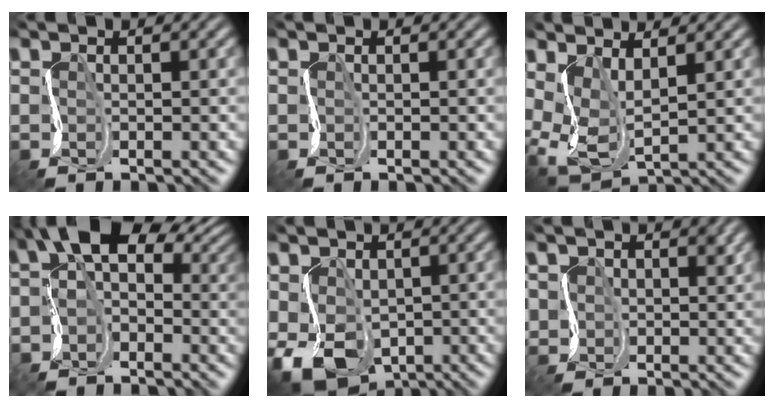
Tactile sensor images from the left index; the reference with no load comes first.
{"total": 0.0}
{"total": 3.1, "force": [0.7, 1.6, 2.5], "torque": [-0.077, -0.005, 0.025]}
{"total": 7.8, "force": [1.2, 5.4, 5.6], "torque": [-0.075, 0.021, 0.009]}
{"total": 5.4, "force": [-1.7, 4.1, 3.0], "torque": [-0.091, -0.024, -0.013]}
{"total": 1.6, "force": [0.5, 1.5, -0.3], "torque": [-0.015, -0.004, 0.014]}